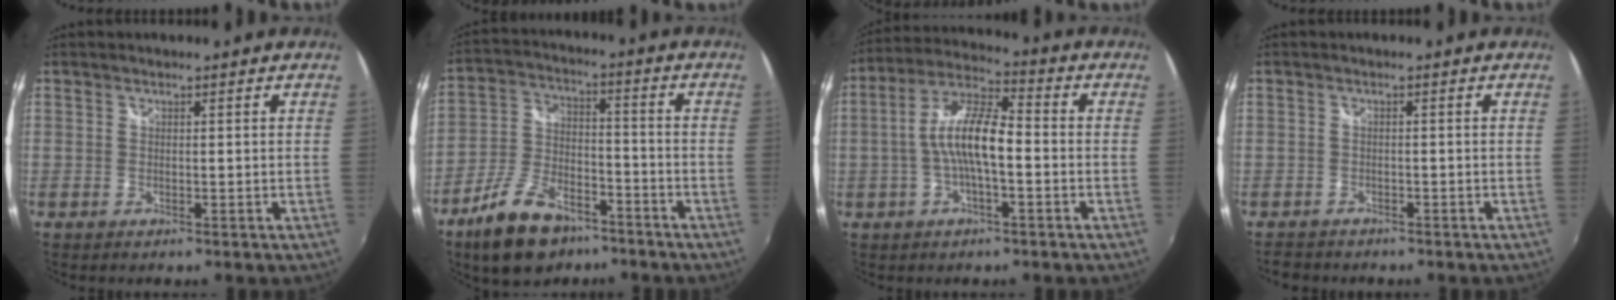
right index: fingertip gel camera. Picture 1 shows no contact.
{"total": 14.2, "force": [-9.5, 7.1, 7.9], "torque": [-0.170, -0.002, -0.165]}
{"total": 10.4, "force": [-1.8, 2.9, 9.8], "torque": [-0.203, 0.015, -0.036]}
{"total": 2.9, "force": [-2.4, 1.6, 0.3], "torque": [-0.015, 0.002, -0.045]}